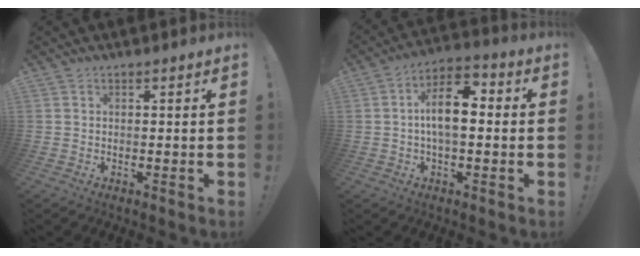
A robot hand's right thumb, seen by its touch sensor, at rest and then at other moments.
{"total": 11.5, "force": [0.4, 5.8, 9.9], "torque": [-0.162, 0.005, 0.004]}